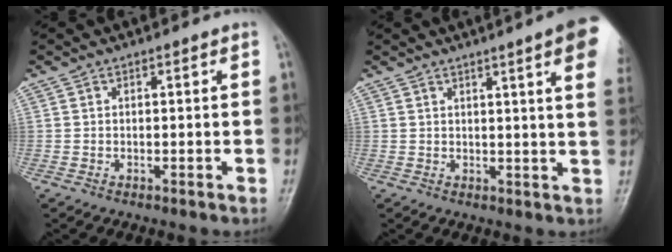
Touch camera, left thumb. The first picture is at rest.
{"total": 11.0, "force": [5.8, 0.9, 9.3], "torque": [-0.104, -0.012, 0.058]}